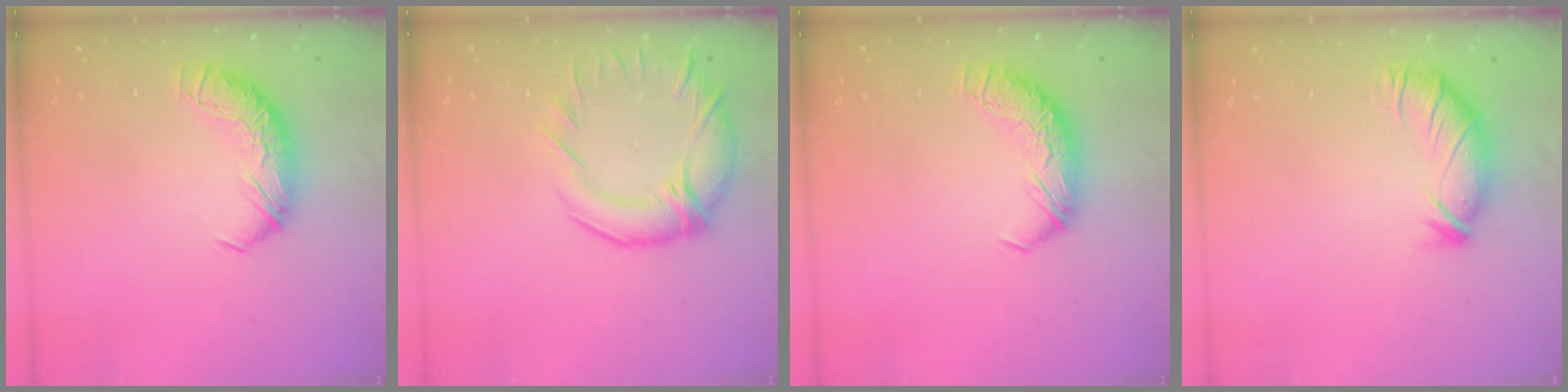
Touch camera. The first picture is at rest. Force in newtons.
{"total": 6.3, "press": 5.4, "slide": 3.3}
{"total": 0.0}
{"total": 3.0, "press": 2.5, "slide": 1.7}